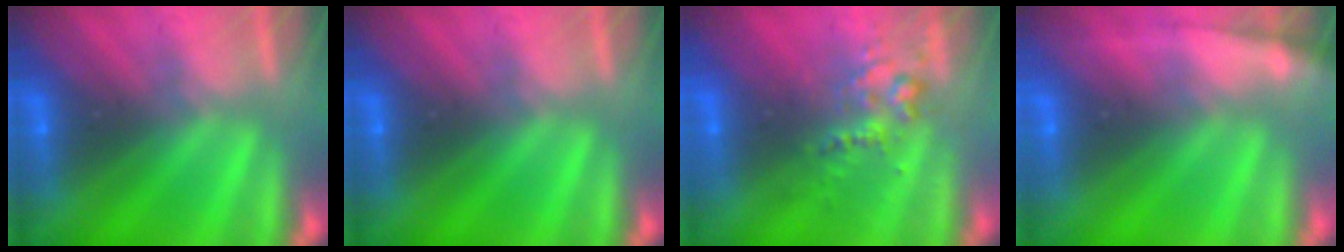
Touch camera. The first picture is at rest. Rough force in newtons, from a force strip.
{"total": 0.0}
{"total": 2.7}
{"total": 1.4}